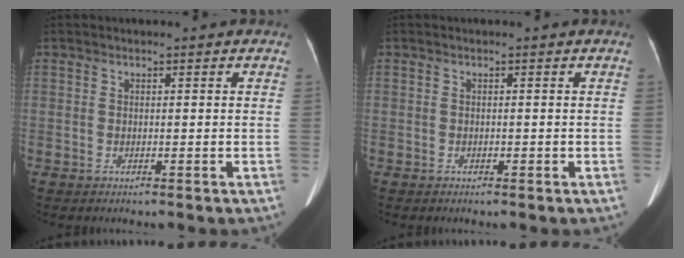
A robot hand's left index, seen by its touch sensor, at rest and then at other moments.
{"total": 0.0}